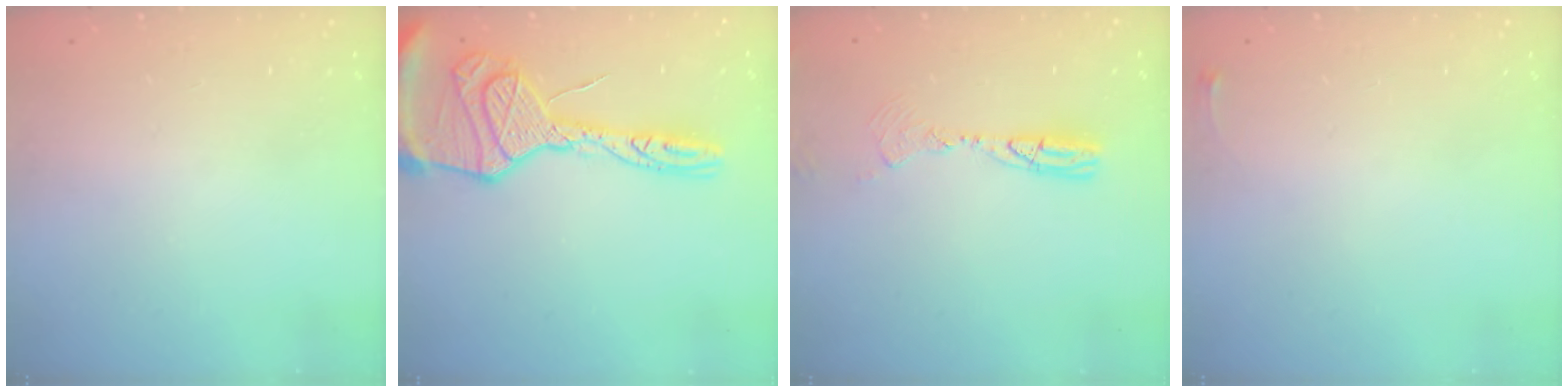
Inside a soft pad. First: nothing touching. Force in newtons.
{"total": 22.2, "press": 22.1, "slide": 2.0}
{"total": 9.2, "press": 9.0, "slide": 2.2}
{"total": 2.6, "press": 2.6, "slide": 0.6}